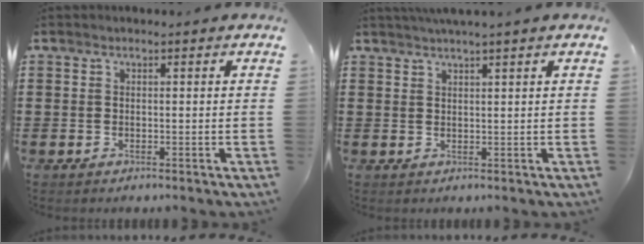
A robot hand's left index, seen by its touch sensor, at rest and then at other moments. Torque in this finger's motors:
{"motor_torque": [1.46, -0.68, 0.44, 0.14]}